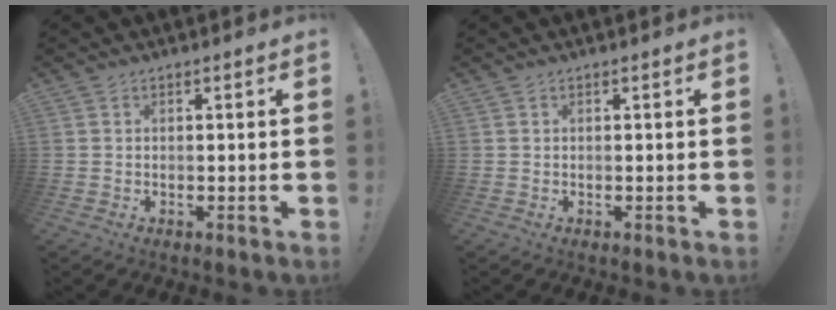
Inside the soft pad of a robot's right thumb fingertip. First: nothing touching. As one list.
[{"total": 0.0}]